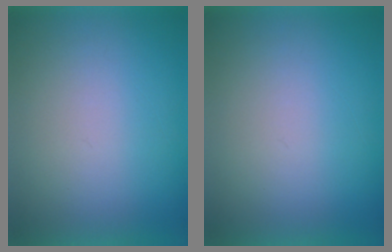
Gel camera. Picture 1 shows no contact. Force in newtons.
{"total": 0.0}